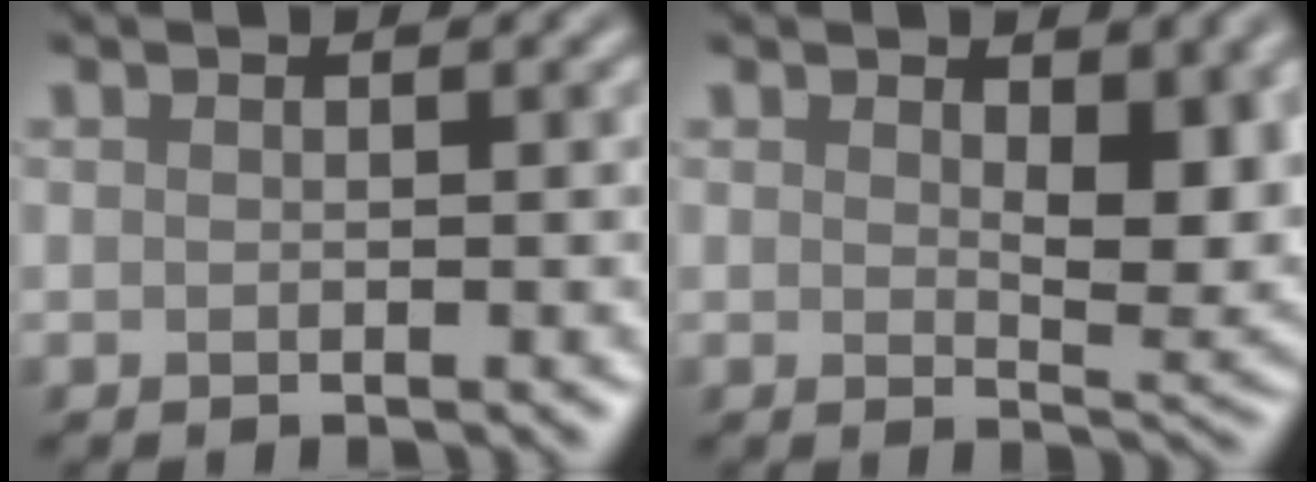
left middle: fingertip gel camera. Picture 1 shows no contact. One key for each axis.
{"total": 5.1, "fx": 1.5, "fy": 2.3, "fz": 4.3, "tx": -0.058, "ty": -0.010, "tz": 0.031}